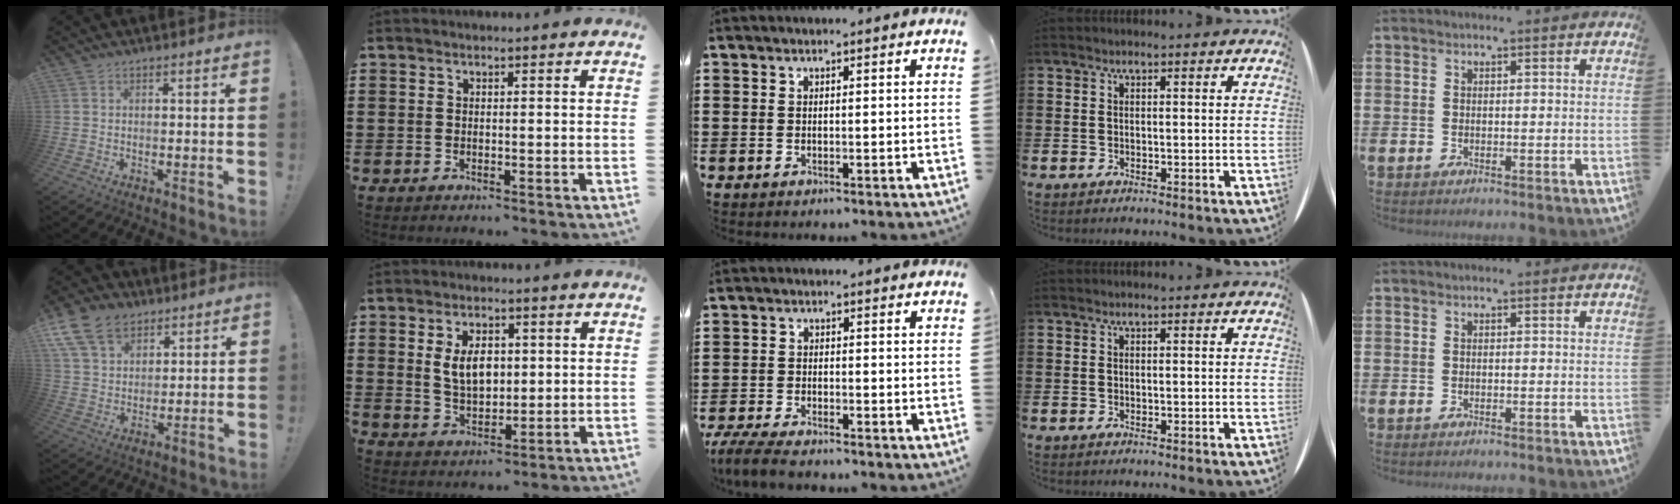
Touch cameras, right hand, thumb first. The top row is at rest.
{"thumb": {"total": 14.3, "force": [8.1, 9.7, 6.7], "torque": [-0.114, -0.040, 0.159]}, "index": {"total": 5.9, "force": [1.1, 3.6, 4.6], "torque": [-0.083, 0.006, 0.013]}, "middle": {"total": 4.4, "force": [-4.0, 0.7, 1.6], "torque": [-0.046, -0.009, -0.084]}}